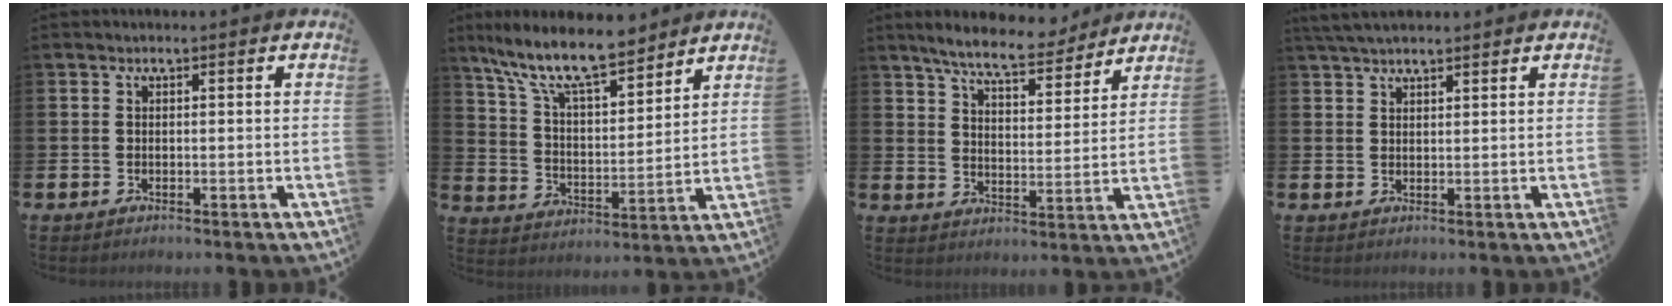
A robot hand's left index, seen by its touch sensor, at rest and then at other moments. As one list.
[{"total": 11.8, "force": [10.1, 2.7, 5.4], "torque": [-0.140, -0.051, 0.178]}, {"total": 8.1, "force": [7.5, 1.2, 2.9], "torque": [-0.082, -0.037, 0.132]}, {"total": 3.4, "force": [3.0, 0.7, 1.4], "torque": [-0.033, -0.002, 0.056]}]